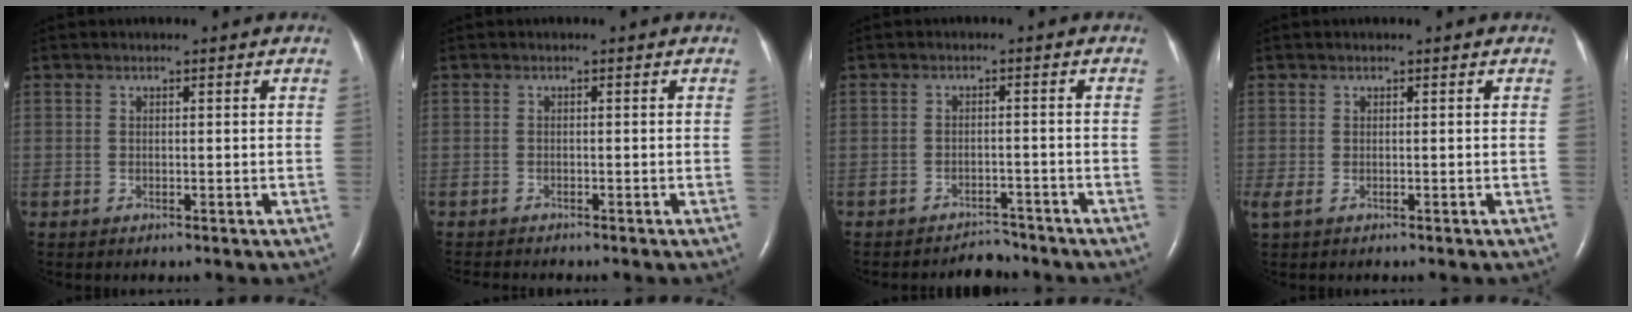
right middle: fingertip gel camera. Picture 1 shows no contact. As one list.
[{"total": 2.2, "force": [-2.0, 0.0, 0.7], "torque": [-0.010, -0.007, -0.029]}, {"total": 2.9, "force": [-2.8, 0.6, -0.6], "torque": [0.008, -0.002, -0.039]}, {"total": 1.2, "force": [-0.5, 0.5, 1.0], "torque": [-0.024, -0.005, -0.004]}]